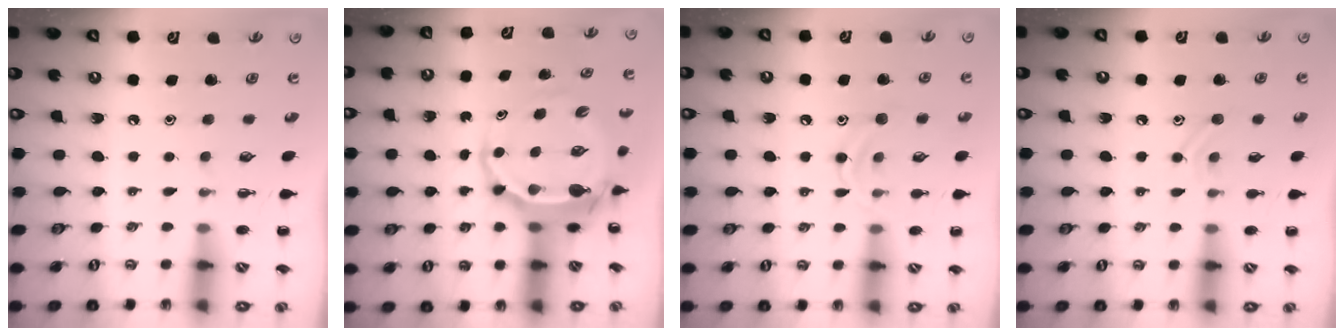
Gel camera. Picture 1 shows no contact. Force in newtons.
{"total": 5.8, "press": 5.6, "slide": 1.7}
{"total": 9.0, "press": 8.9, "slide": 1.2}
{"total": 7.5, "press": 7.4, "slide": 1.4}